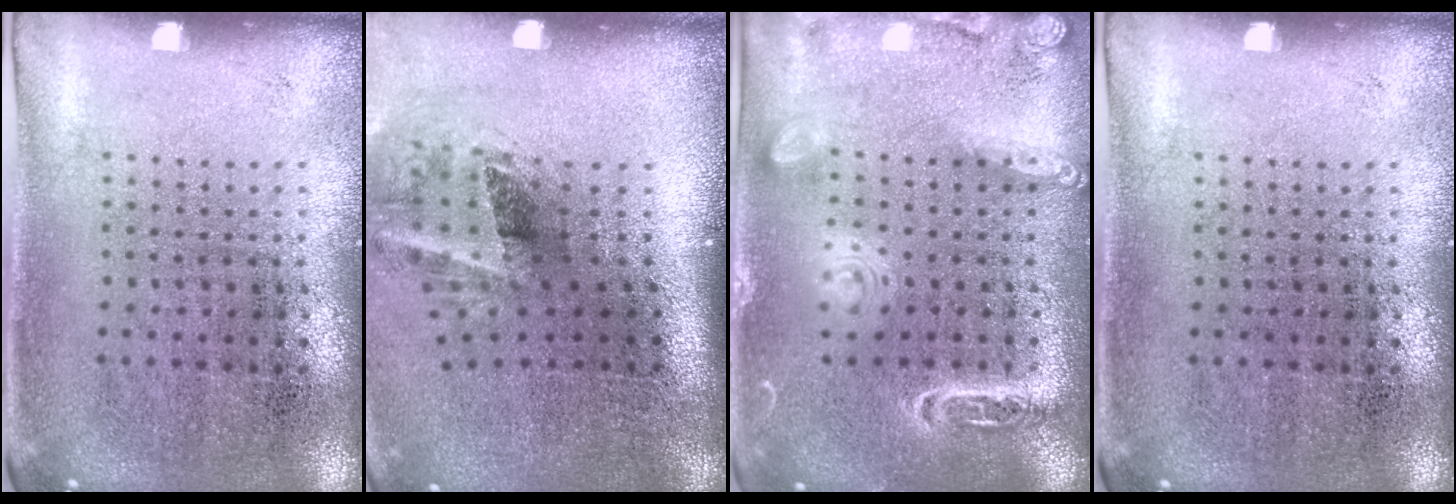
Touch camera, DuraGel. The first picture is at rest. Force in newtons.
{"total": 2.0, "press": 1.2, "slide": 1.6}
{"total": 1.8, "press": 1.8, "slide": 0.1}
{"total": 0.0}